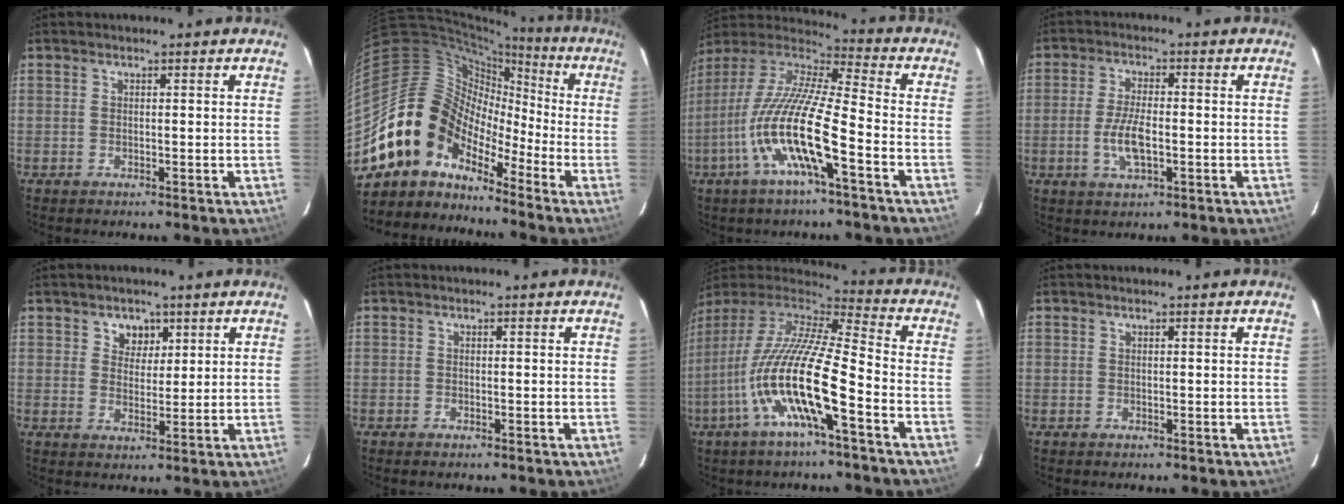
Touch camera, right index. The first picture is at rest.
{"total": 12.4, "force": [-9.2, 8.0, 2.6], "torque": [-0.052, 0.039, -0.188]}
{"total": 17.3, "force": [-6.7, 2.2, 15.7], "torque": [-0.295, -0.018, -0.136]}
{"total": 6.4, "force": [-1.6, 2.2, 5.8], "torque": [-0.119, -0.001, -0.030]}
{"total": 4.1, "force": [2.0, 3.3, 1.2], "torque": [-0.009, 0.003, 0.036]}
{"total": 0.6, "force": [-0.5, 0.2, 0.2], "torque": [-0.007, -0.001, -0.011]}
{"total": 18.6, "force": [-7.1, 2.7, 17.0], "torque": [-0.304, -0.027, -0.143]}
{"total": 0.0}